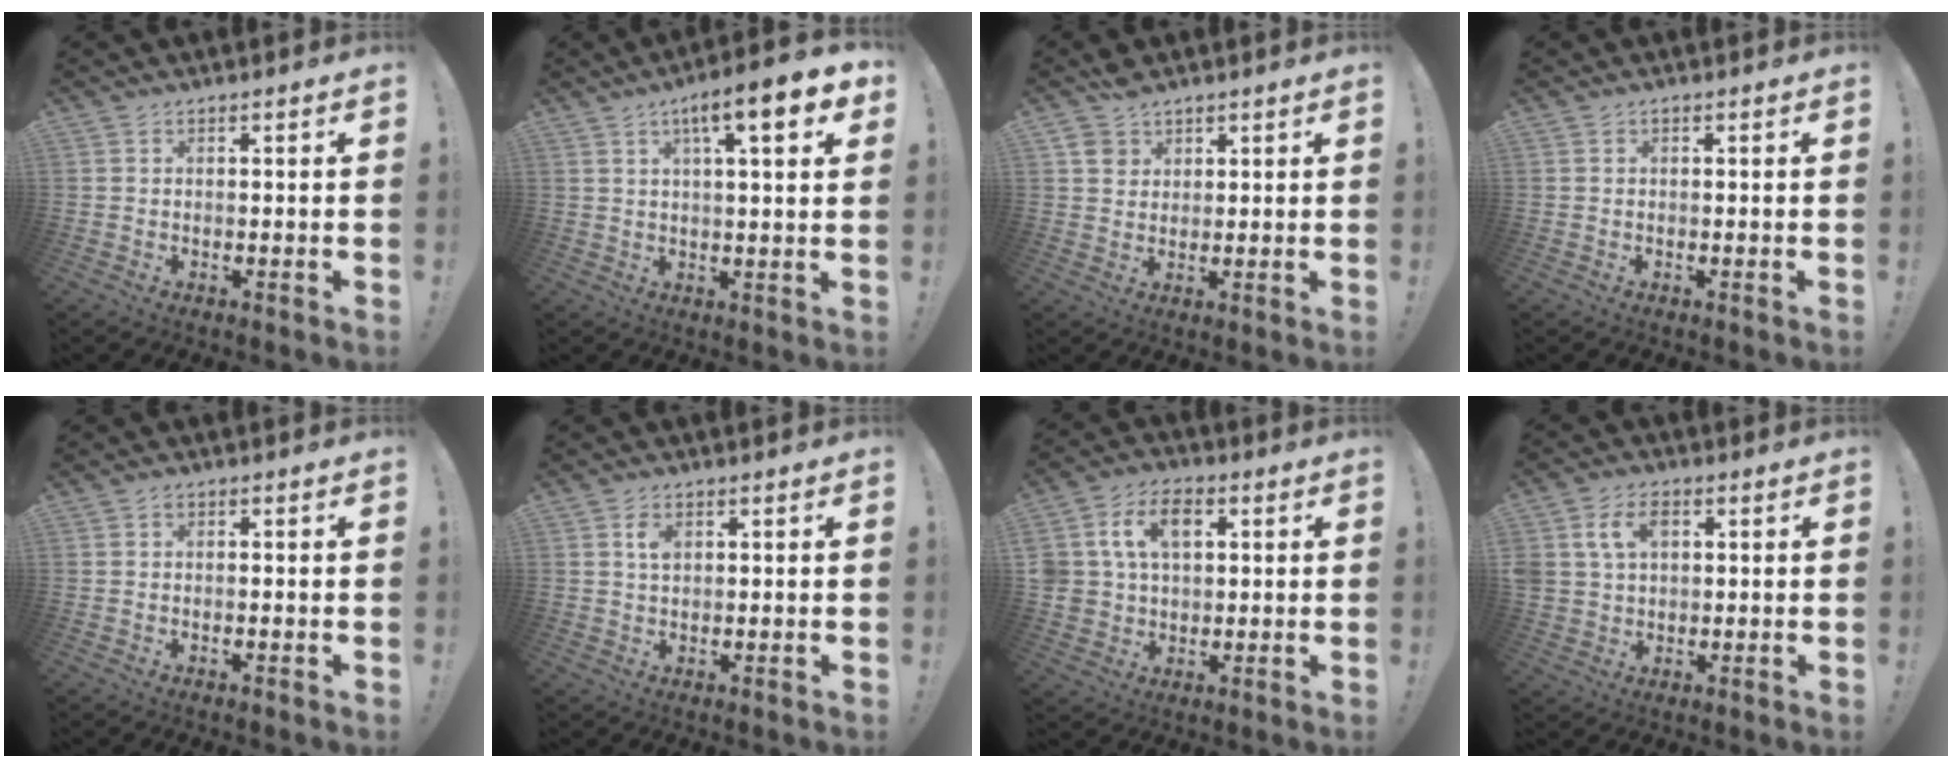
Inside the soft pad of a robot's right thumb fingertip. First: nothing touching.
{"total": 10.5, "force": [4.6, 1.9, 9.2], "torque": [-0.127, -0.022, 0.067]}
{"total": 4.9, "force": [3.5, 3.3, 1.0], "torque": [-0.018, -0.019, 0.068]}
{"total": 0.0}
{"total": 0.5, "force": [-0.3, 0.3, 0.2], "torque": [-0.004, 0.001, -0.006]}
{"total": 3.1, "force": [1.1, 1.9, 2.3], "torque": [-0.035, 0.000, 0.015]}
{"total": 12.5, "force": [4.0, 9.3, 7.3], "torque": [-0.141, 0.002, 0.077]}
{"total": 8.6, "force": [3.0, 6.3, 5.1], "torque": [-0.096, 0.006, 0.057]}